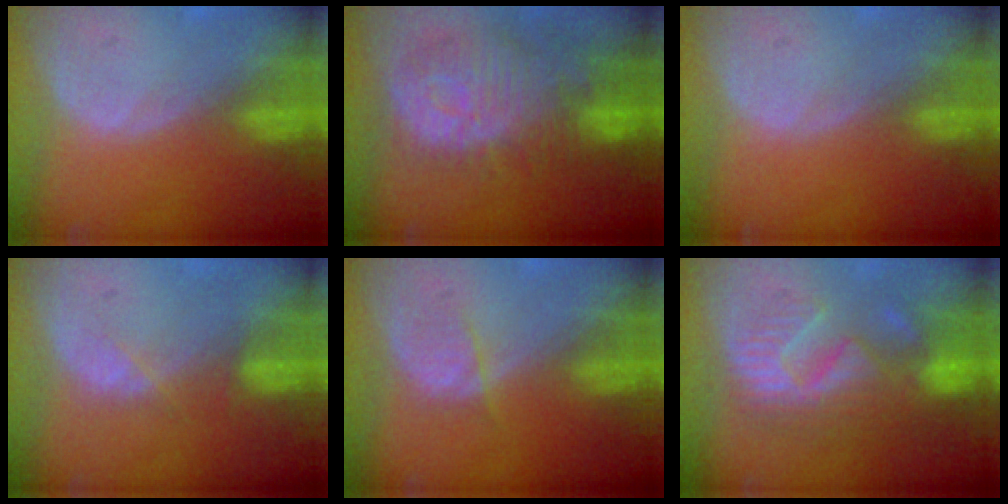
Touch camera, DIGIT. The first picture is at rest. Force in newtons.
{"total": 12.4, "press": 11.2, "slide": 5.4}
{"total": 0.0}
{"total": 2.3, "press": 2.2, "slide": 0.7}
{"total": 2.1, "press": 2.1, "slide": 0.3}
{"total": 10.7, "press": 9.7, "slide": 4.4}